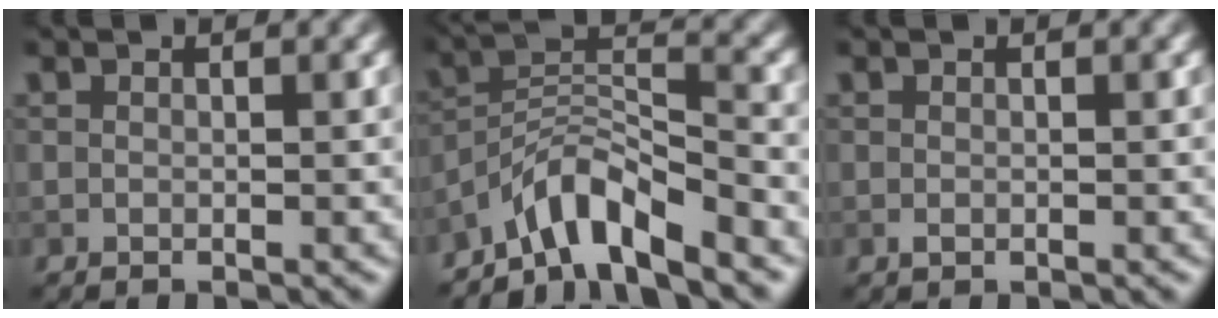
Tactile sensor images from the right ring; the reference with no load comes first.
{"total": 5.9, "force": [-4.9, 1.1, 3.1], "torque": [-0.045, 0.010, -0.096]}
{"total": 0.6, "force": [-0.2, 0.5, 0.4], "torque": [-0.005, -0.002, -0.004]}